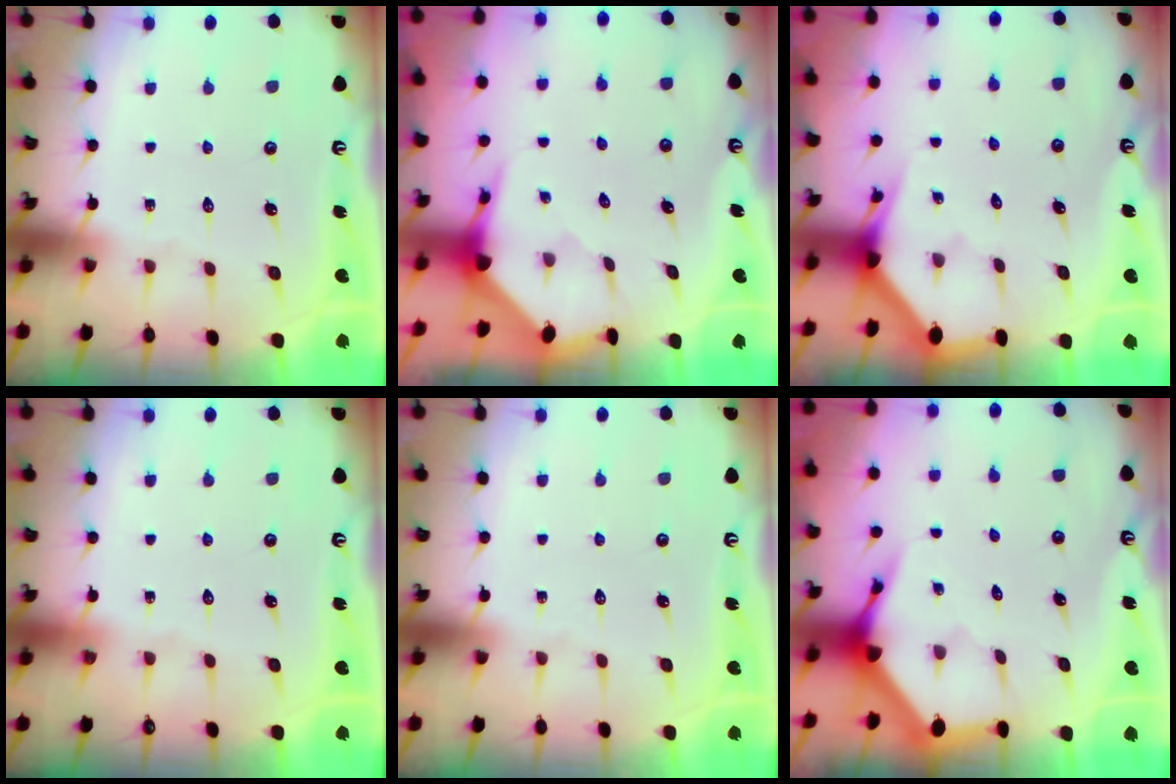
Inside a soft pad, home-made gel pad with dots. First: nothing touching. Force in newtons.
{"total": 3.7, "press": 3.7, "slide": 0.4}
{"total": 3.1, "press": 3.1, "slide": 0.1}
{"total": 0.0}
{"total": 0.0}
{"total": 4.0, "press": 3.9, "slide": 0.5}